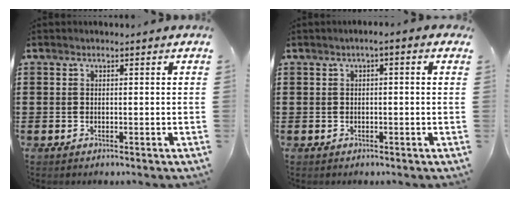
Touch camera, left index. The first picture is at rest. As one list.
[{"total": 1.2, "force": [-0.4, 0.2, 1.2], "torque": [-0.018, -0.001, -0.009]}]